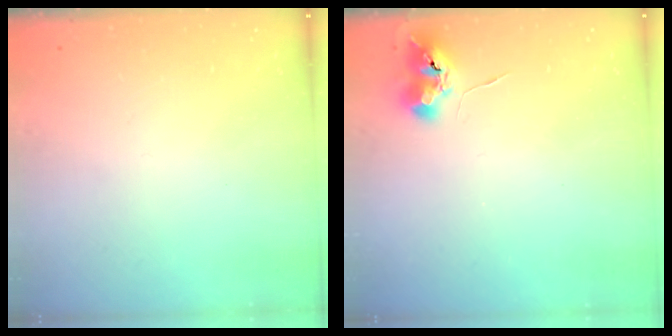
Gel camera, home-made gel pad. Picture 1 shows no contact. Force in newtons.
{"total": 8.1, "press": 8.0, "slide": 1.0}